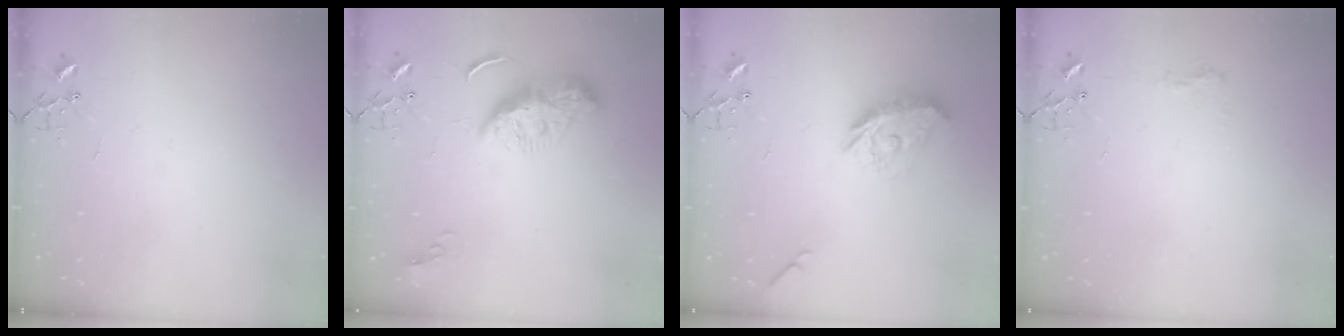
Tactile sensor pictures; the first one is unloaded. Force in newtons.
{"total": 9.4, "press": 9.3, "slide": 0.9}
{"total": 13.8, "press": 13.8, "slide": 0.6}
{"total": 7.8, "press": 7.8, "slide": 0.7}